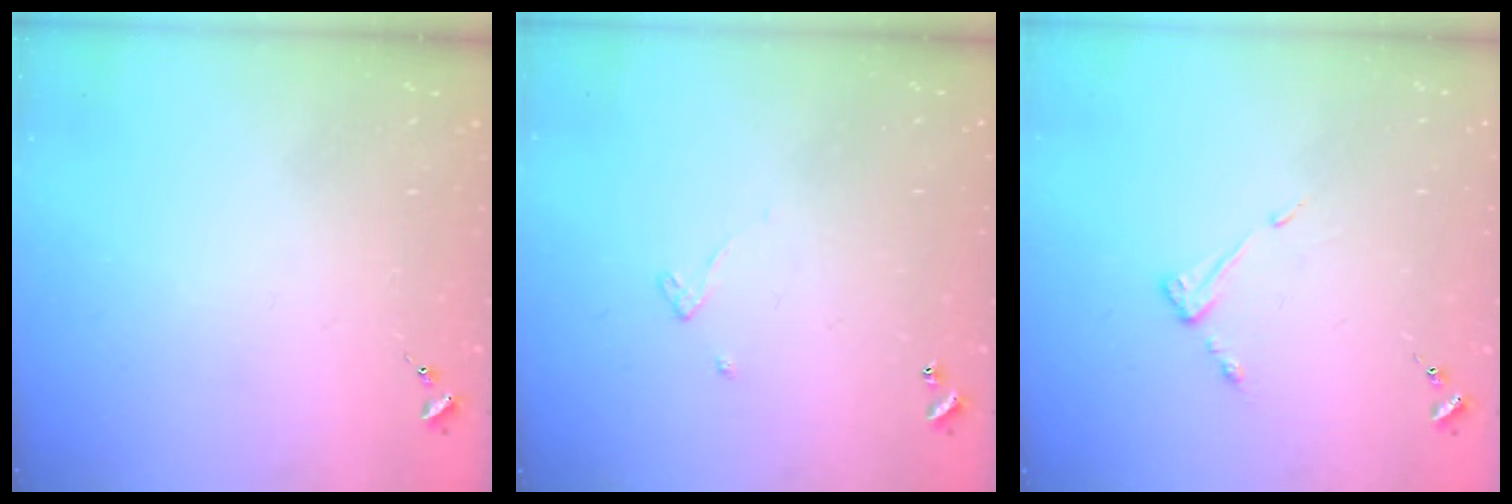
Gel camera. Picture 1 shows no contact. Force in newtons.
{"total": 2.6, "press": 2.6, "slide": 0.2}
{"total": 4.4, "press": 4.4, "slide": 0.4}